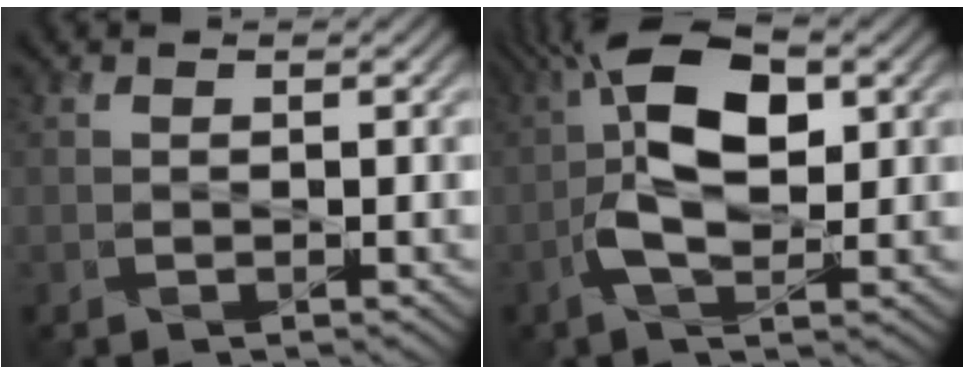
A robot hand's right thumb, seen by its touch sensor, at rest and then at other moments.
{"total": 10.2, "force": [0.4, 4.4, 9.2], "torque": [-0.181, 0.025, -0.007]}